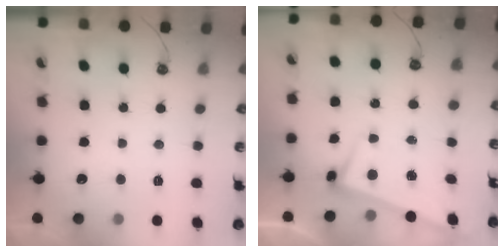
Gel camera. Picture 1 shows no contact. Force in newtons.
{"total": 2.6, "press": 2.5, "slide": 0.7}